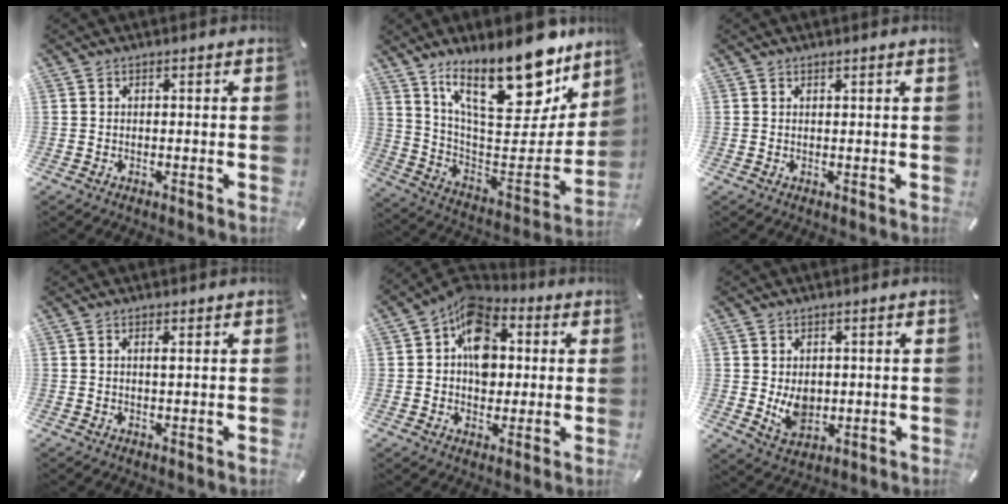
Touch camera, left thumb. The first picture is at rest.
{"total": 24.6, "force": [16.8, 10.0, 14.9], "torque": [-0.220, -0.122, 0.286]}
{"total": 0.9, "force": [0.7, -0.1, 0.5], "torque": [-0.008, -0.003, 0.013]}
{"total": 1.4, "force": [0.6, 0.2, 1.3], "torque": [-0.026, 0.000, 0.010]}
{"total": 12.3, "force": [2.4, 9.5, 7.6], "torque": [-0.122, -0.009, 0.042]}
{"total": 6.4, "force": [0.5, 5.0, 3.9], "torque": [-0.061, -0.011, 0.007]}